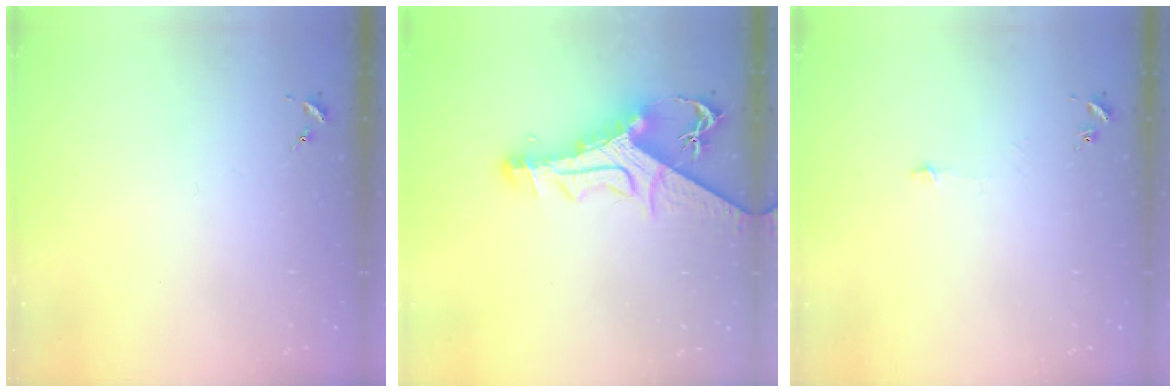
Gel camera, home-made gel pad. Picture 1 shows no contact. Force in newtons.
{"total": 15.3, "press": 15.2, "slide": 1.6}
{"total": 2.7, "press": 2.6, "slide": 0.3}